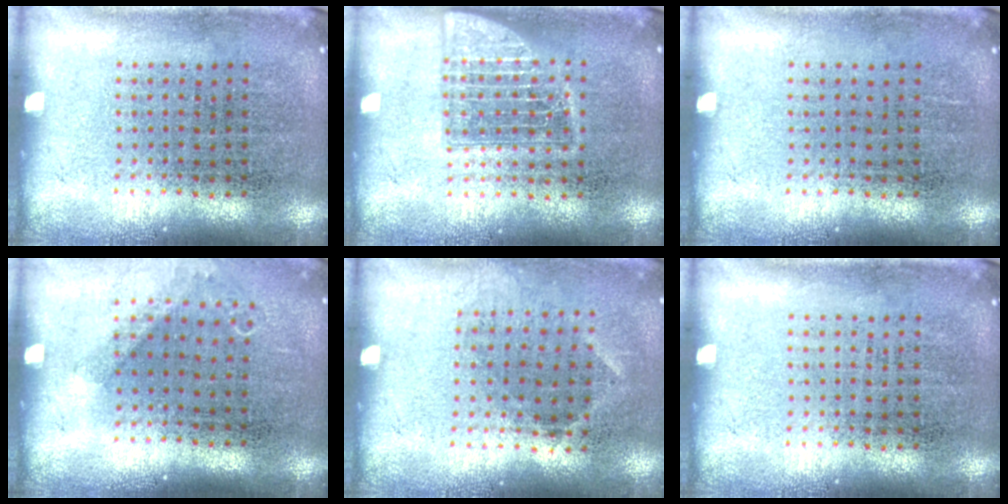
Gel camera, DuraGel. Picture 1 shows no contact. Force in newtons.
{"total": 2.2, "press": 2.2, "slide": 0.3}
{"total": 0.0}
{"total": 0.9, "press": 0.8, "slide": 0.3}
{"total": 0.8, "press": 0.7, "slide": 0.5}
{"total": 0.0}